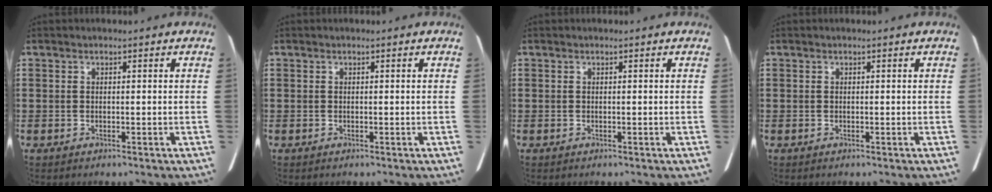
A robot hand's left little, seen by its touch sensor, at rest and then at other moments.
{"total": 0.0}
{"total": 0.0}
{"total": 0.0}